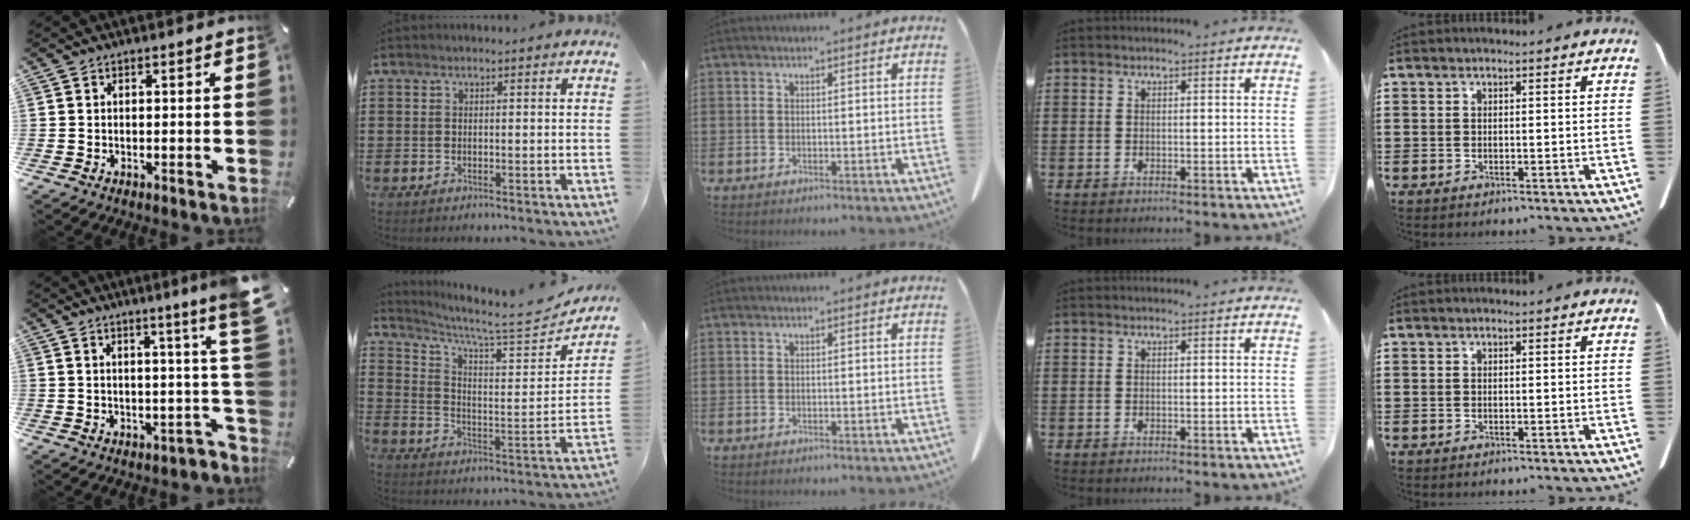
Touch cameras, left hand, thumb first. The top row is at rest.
{"thumb": {"total": 9.4, "force": [3.6, -0.6, 8.6], "torque": [-0.120, -0.048, 0.053]}, "index": {"total": 6.2, "force": [5.5, 0.3, 2.8], "torque": [-0.073, -0.048, 0.085]}}